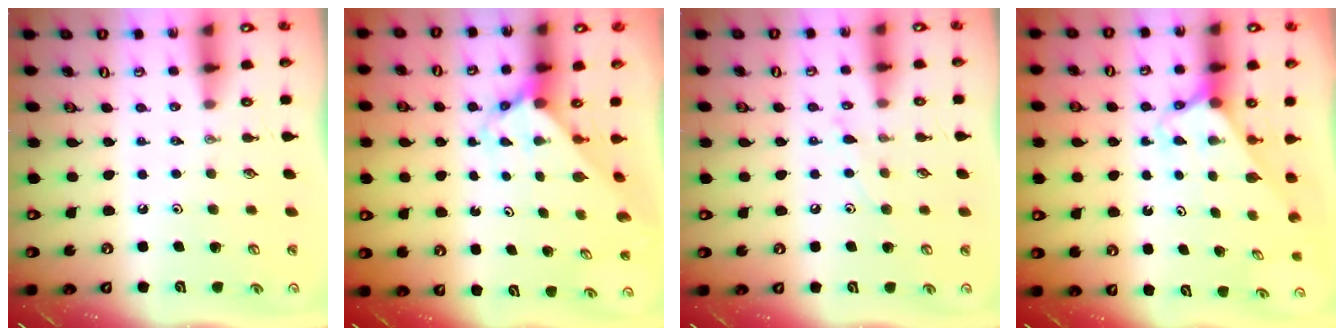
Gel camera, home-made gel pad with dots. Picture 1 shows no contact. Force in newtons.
{"total": 3.5, "press": 3.5, "slide": 0.3}
{"total": 6.4, "press": 6.4, "slide": 0.5}
{"total": 2.6, "press": 2.6, "slide": 0.2}